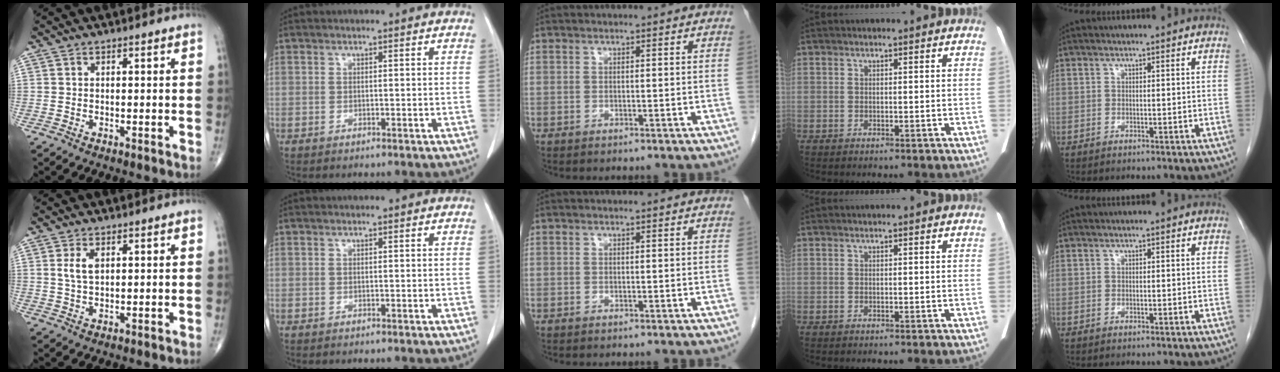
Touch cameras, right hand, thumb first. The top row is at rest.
{"thumb": {"total": 3.5, "force": [1.0, 1.8, 2.8], "torque": [-0.056, -0.002, 0.022]}}